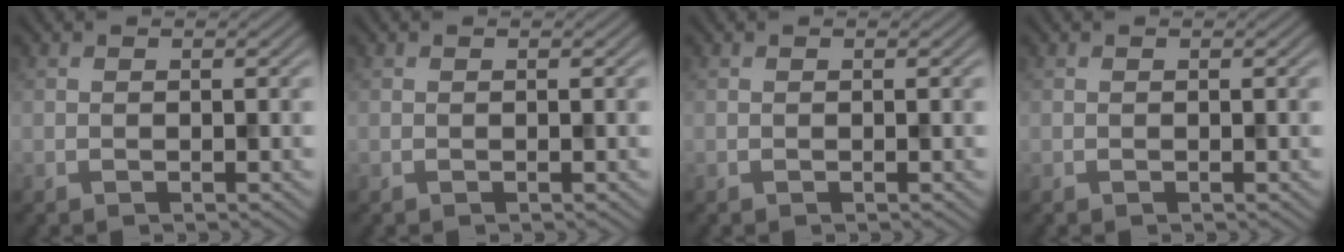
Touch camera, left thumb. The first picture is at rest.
{"total": 0.0}
{"total": 0.0}
{"total": 0.0}